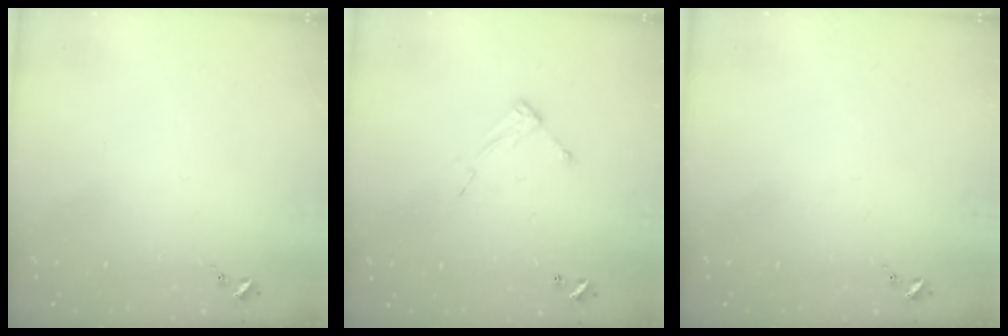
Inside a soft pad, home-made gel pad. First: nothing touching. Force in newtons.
{"total": 6.1, "press": 6.1, "slide": 0.2}
{"total": 0.0}